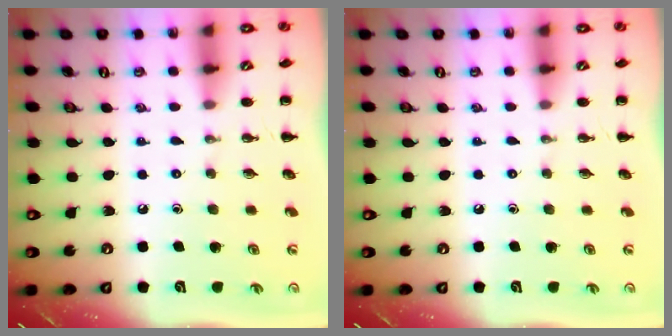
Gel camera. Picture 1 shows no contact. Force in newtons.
{"total": 0.0}